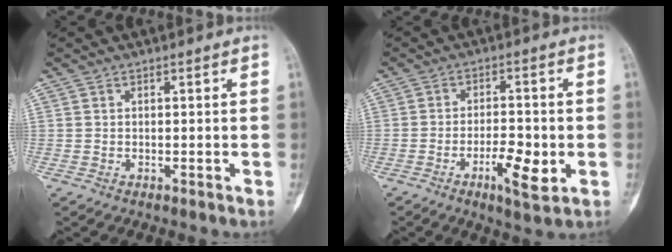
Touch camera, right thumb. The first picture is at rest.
{"total": 7.5, "force": [-2.5, 2.4, 6.7], "torque": [-0.107, 0.005, -0.039]}